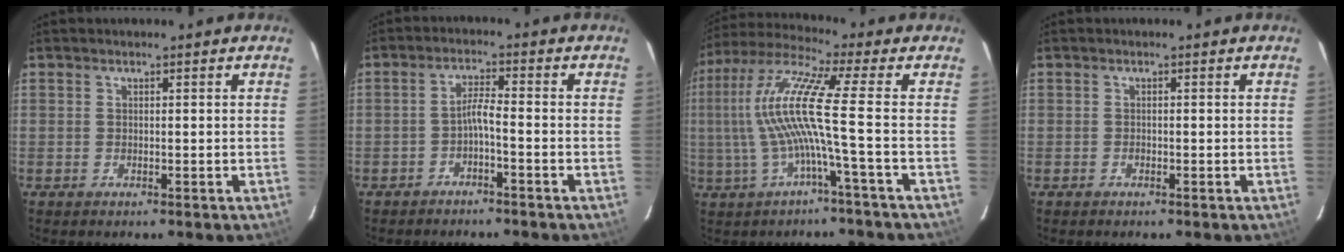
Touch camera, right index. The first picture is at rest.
{"total": 2.6, "force": [-1.7, -0.1, 2.0], "torque": [-0.048, 0.010, -0.030]}
{"total": 11.5, "force": [-1.3, -1.9, 11.3], "torque": [-0.219, 0.003, -0.022]}
{"total": 0.0}